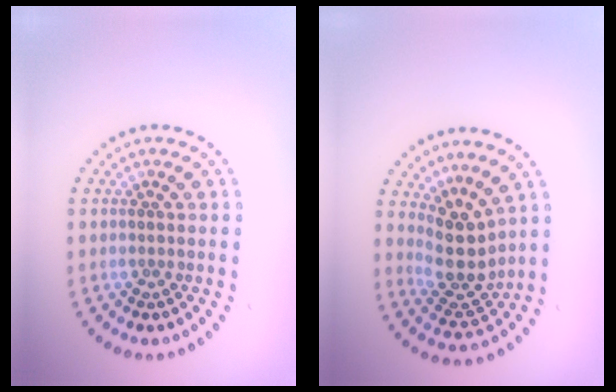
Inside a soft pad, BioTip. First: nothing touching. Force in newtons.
{"total": 4.1, "press": 3.1, "slide": 2.6}